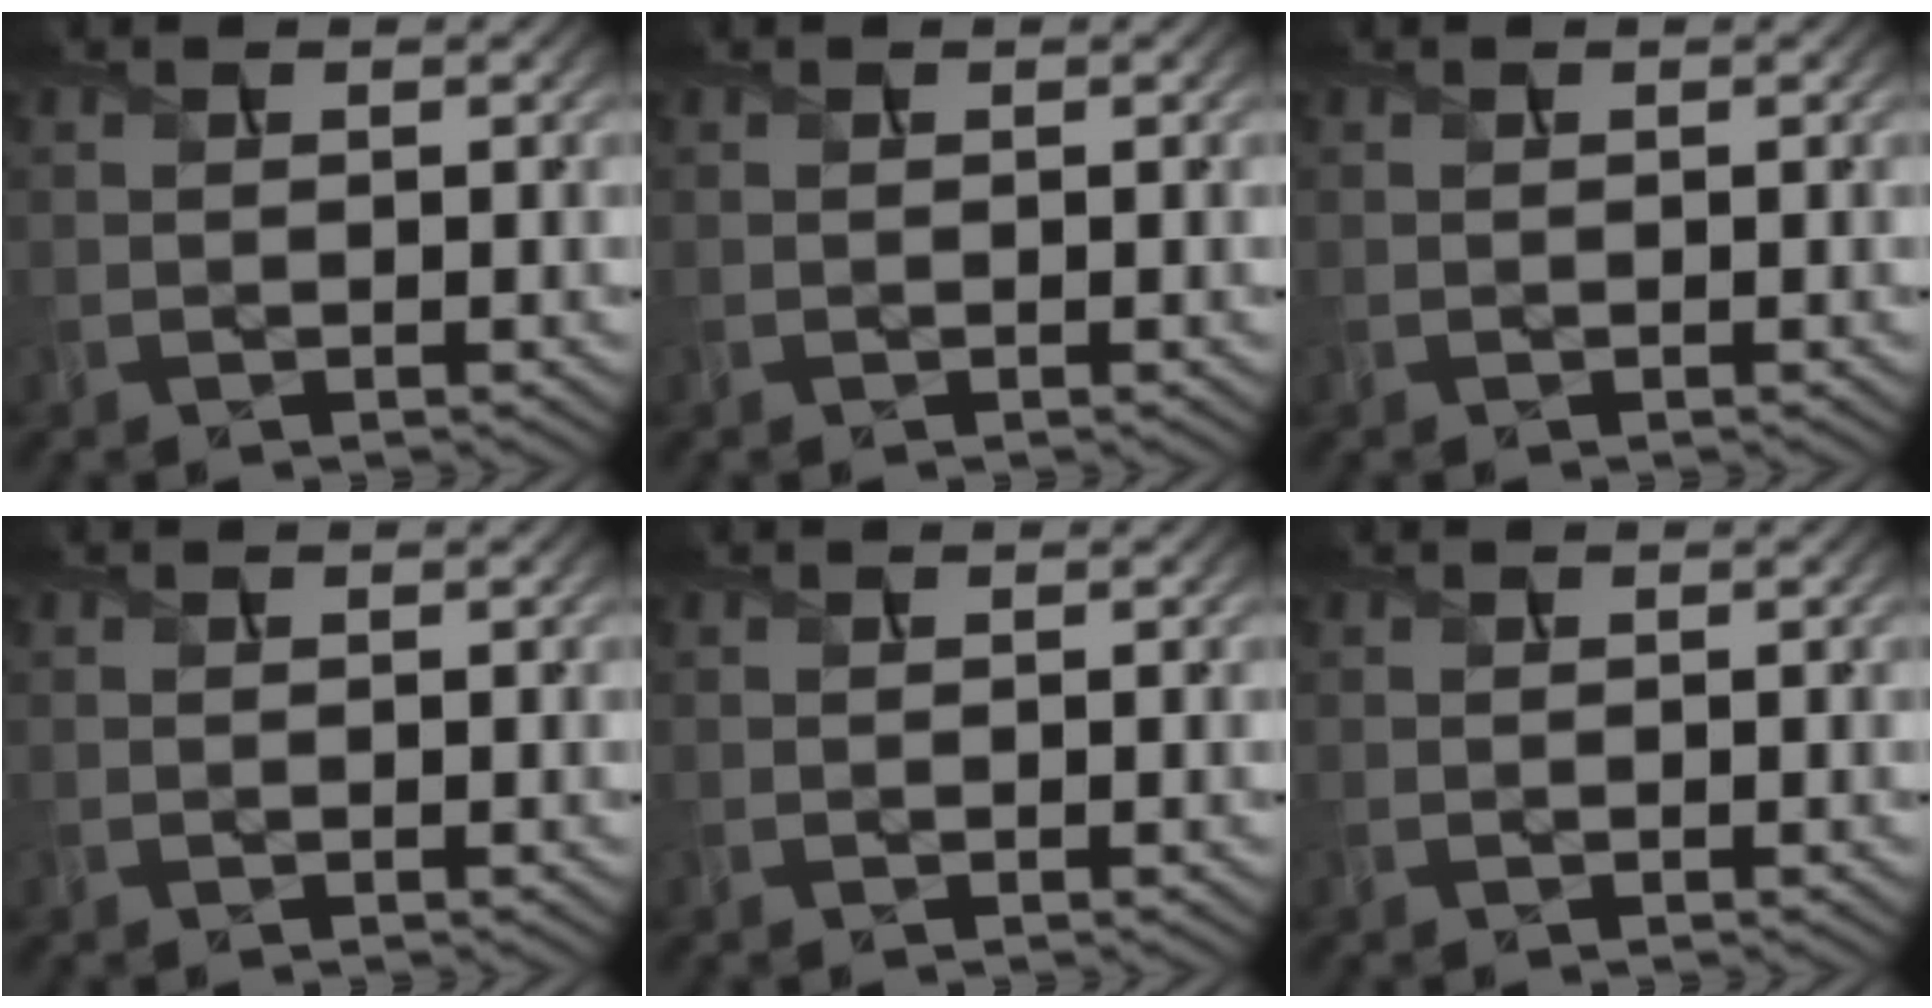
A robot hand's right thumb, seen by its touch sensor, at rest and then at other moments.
{"total": 0.0}
{"total": 0.0}
{"total": 0.0}
{"total": 0.0}
{"total": 0.0}